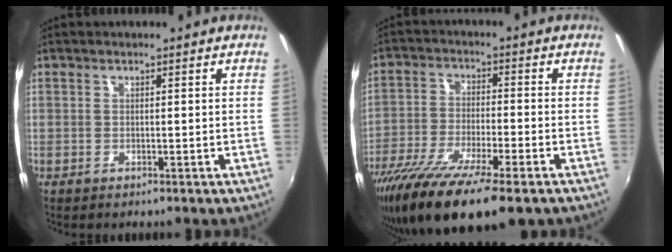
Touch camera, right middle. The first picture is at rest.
{"total": 17.3, "force": [-12.4, 3.3, 11.7], "torque": [-0.233, -0.055, -0.218]}